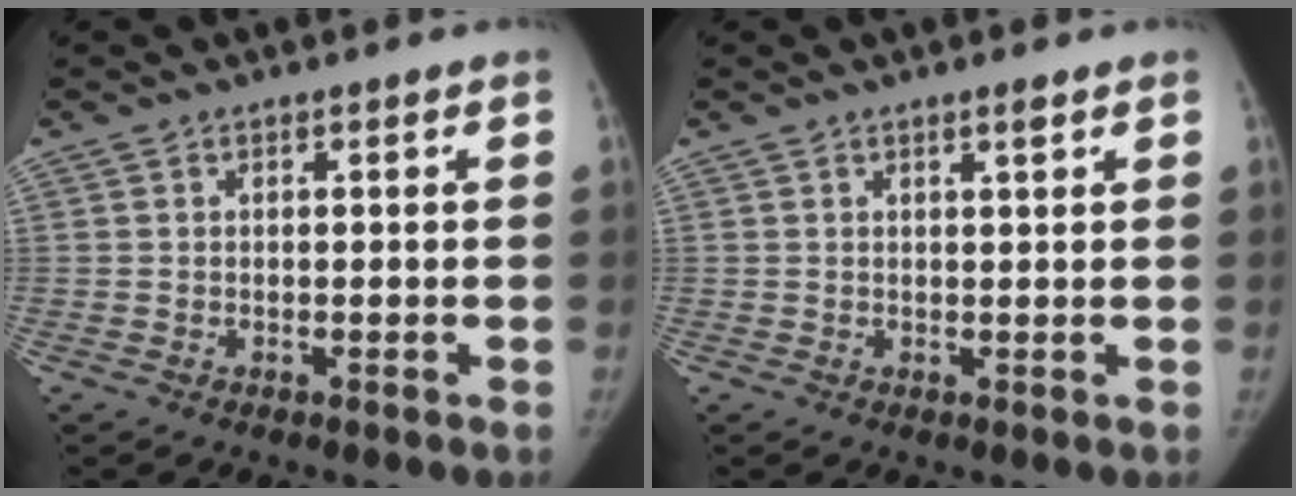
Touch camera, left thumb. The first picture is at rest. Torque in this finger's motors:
{"motor_torque": [-0.25, -0.13, 0.08, 0.19, -0.08]}